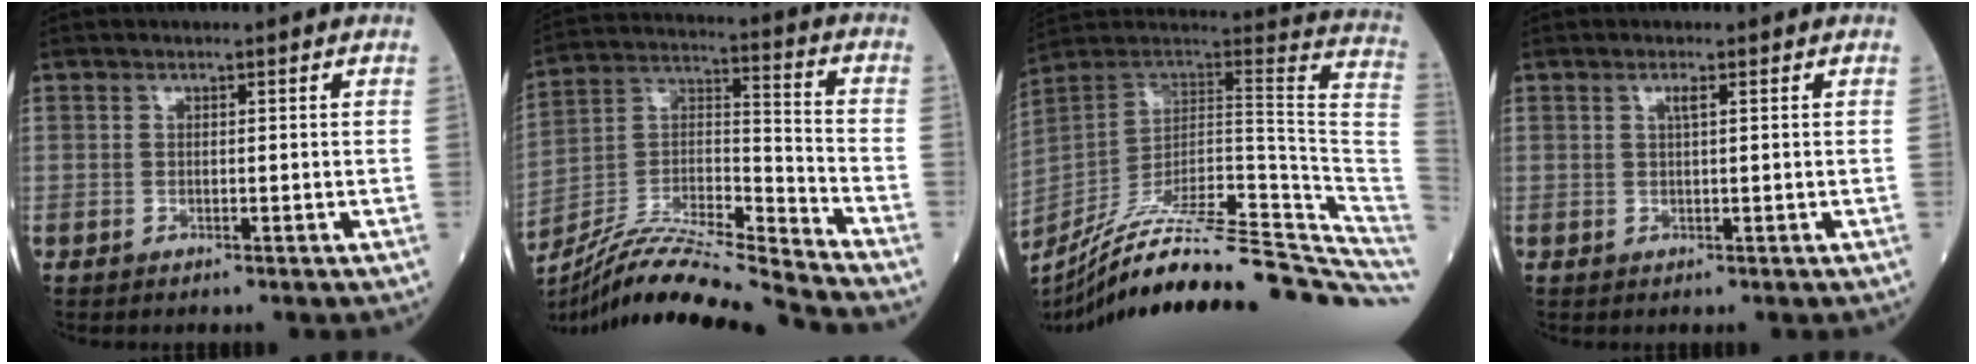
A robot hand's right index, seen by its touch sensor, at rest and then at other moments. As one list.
[{"total": 19.3, "force": [-18.1, -1.3, 6.7], "torque": [-0.131, 0.011, -0.320]}, {"total": 33.0, "force": [-27.7, 3.1, 17.6], "torque": [-0.146, -0.010, -0.396]}, {"total": 1.1, "force": [0.4, -0.1, 1.0], "torque": [-0.021, 0.001, 0.008]}]